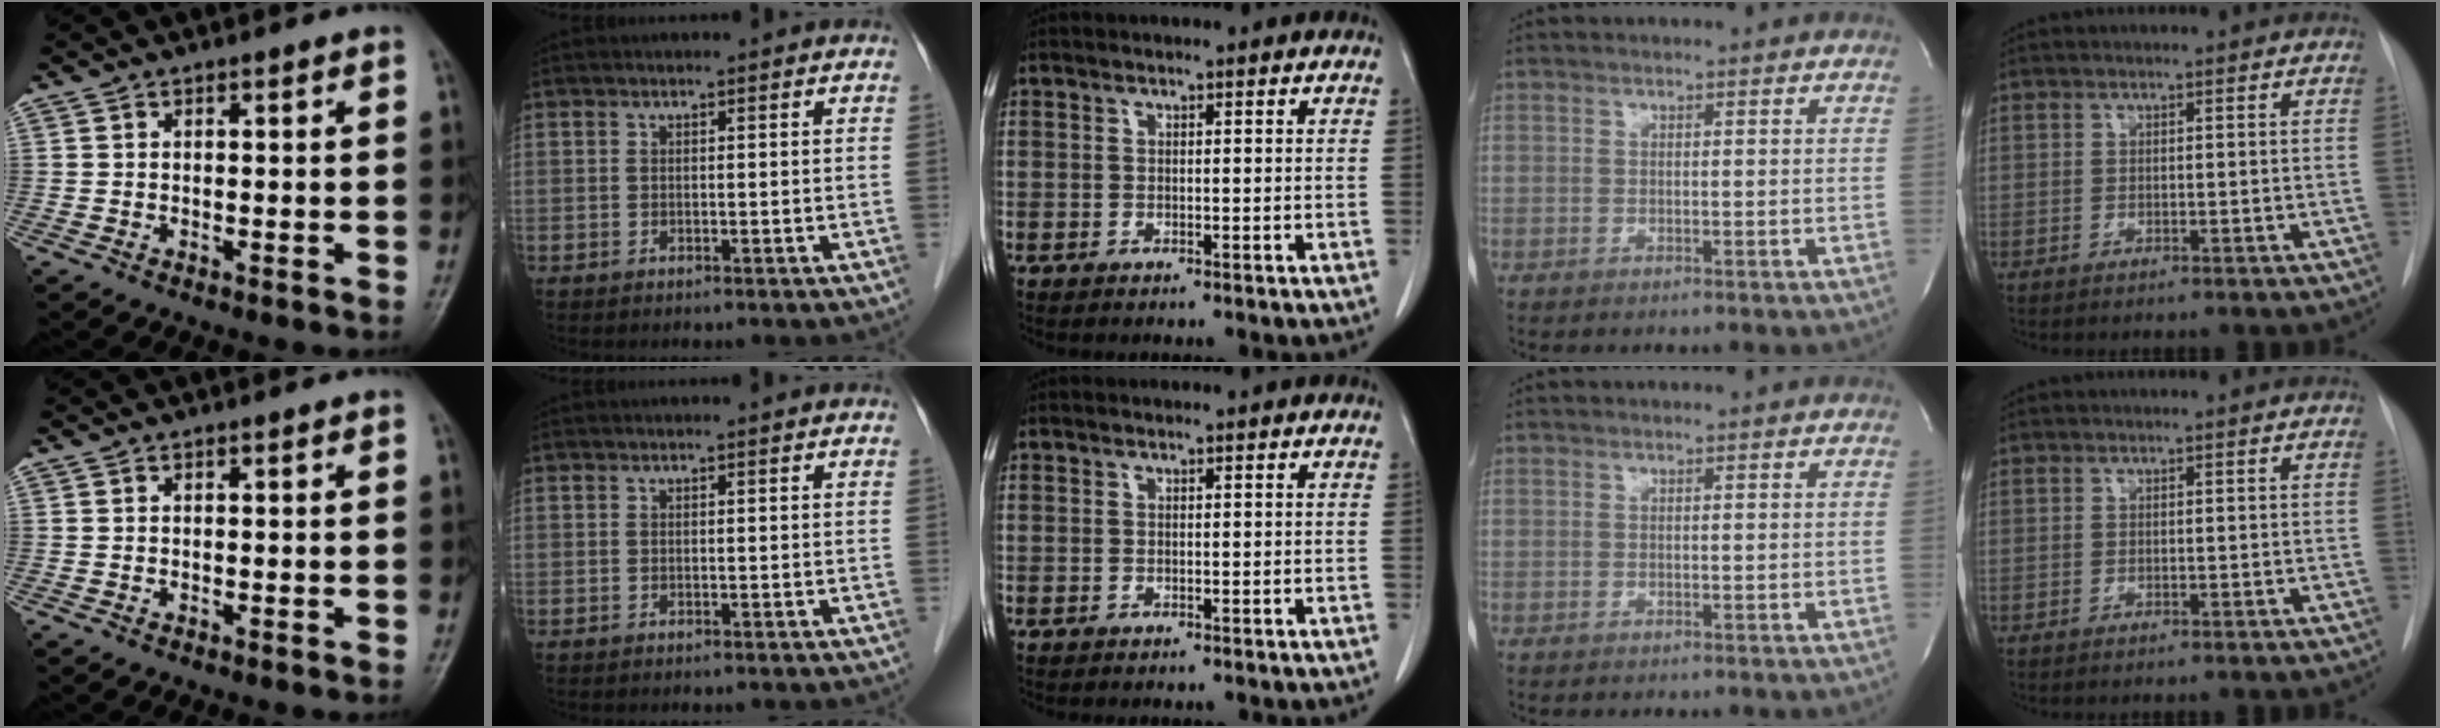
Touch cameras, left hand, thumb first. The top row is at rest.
{}